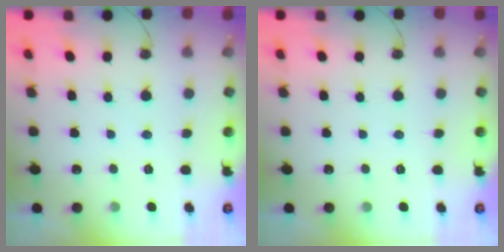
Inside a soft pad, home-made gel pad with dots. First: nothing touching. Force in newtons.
{"total": 0.0}